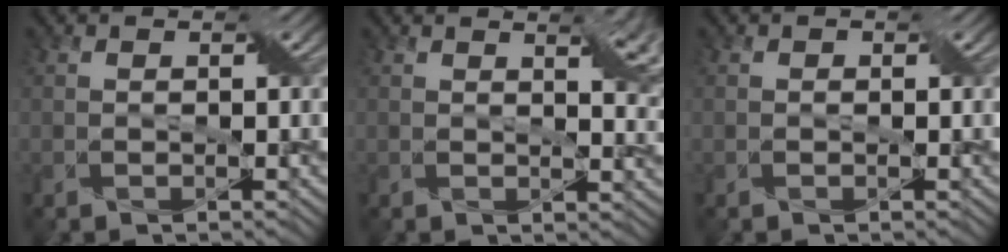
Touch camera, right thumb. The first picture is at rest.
{"total": 4.5, "force": [2.3, 1.4, 3.6], "torque": [-0.054, 0.001, 0.042]}
{"total": 0.6, "force": [0.0, 0.5, 0.2], "torque": [0.000, -0.003, 0.002]}